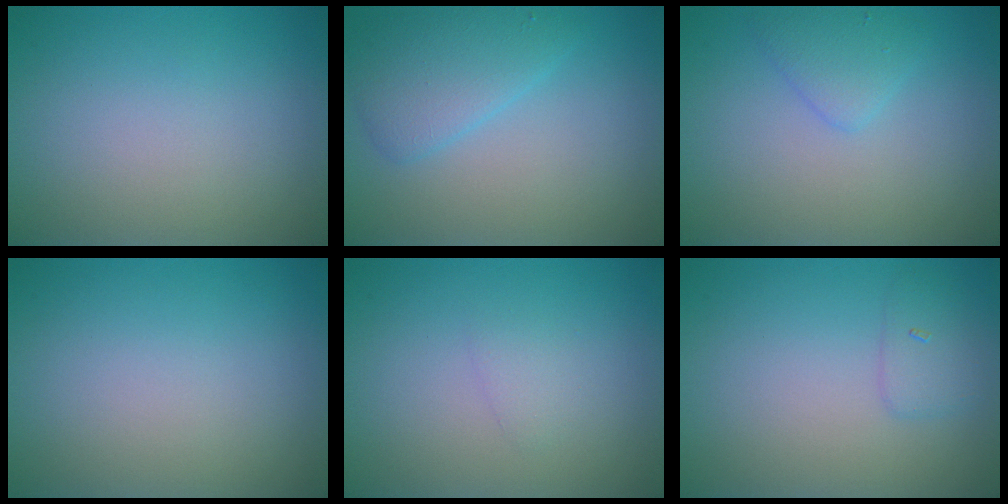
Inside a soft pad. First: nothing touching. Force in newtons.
{"total": 3.5, "press": 3.5, "slide": 0.2}
{"total": 1.9, "press": 1.9, "slide": 0.0}
{"total": 0.0}
{"total": 0.9, "press": 0.9, "slide": 0.0}
{"total": 1.6, "press": 1.6, "slide": 0.0}